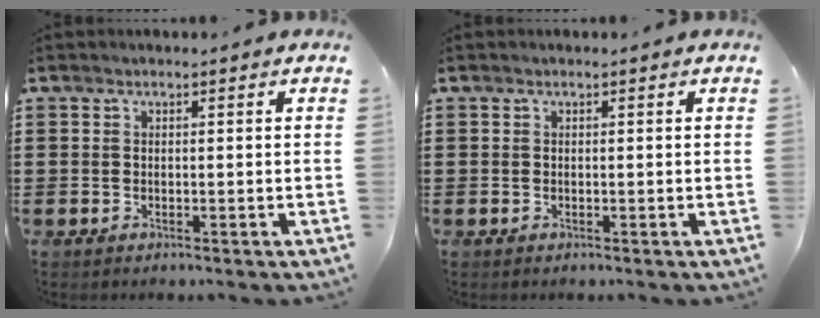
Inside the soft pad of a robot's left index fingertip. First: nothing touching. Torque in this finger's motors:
{"motor_torque": [-0.02, 0.00, 0.00, 0.00]}